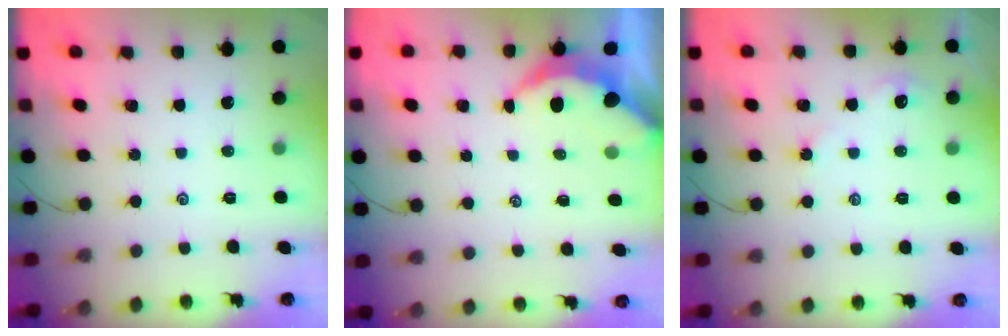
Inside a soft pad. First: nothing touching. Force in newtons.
{"total": 3.6, "press": 3.6, "slide": 0.4}
{"total": 3.6, "press": 3.6, "slide": 0.5}